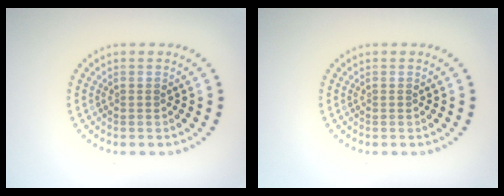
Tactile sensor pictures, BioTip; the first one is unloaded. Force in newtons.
{"total": 0.0}